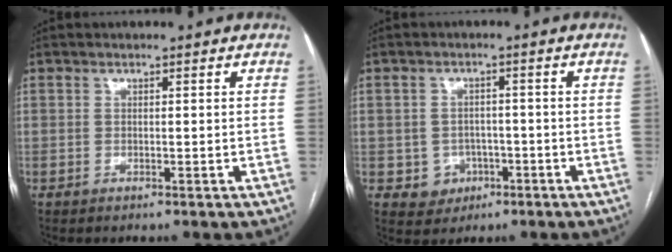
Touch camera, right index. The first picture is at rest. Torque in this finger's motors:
{"motor_torque": [-0.09, 0.14, -0.56, -0.10]}